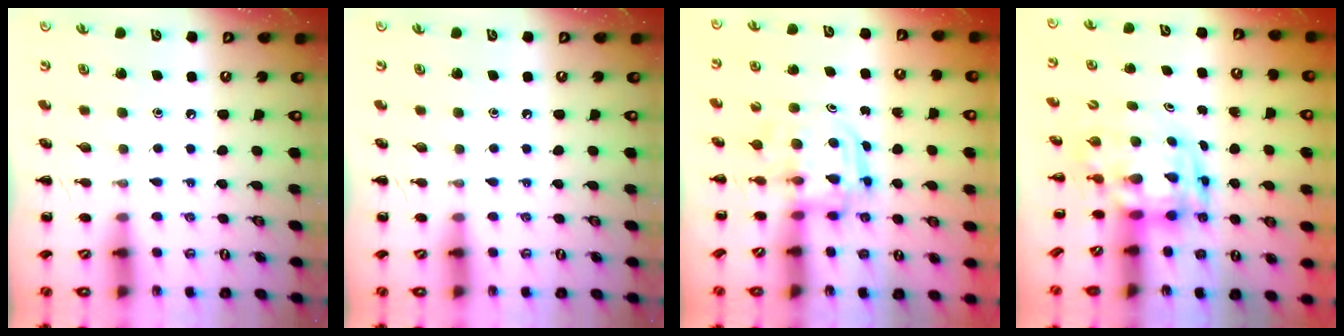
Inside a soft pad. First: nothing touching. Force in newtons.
{"total": 0.0}
{"total": 2.9, "press": 2.9, "slide": 0.3}
{"total": 3.1, "press": 3.1, "slide": 0.6}